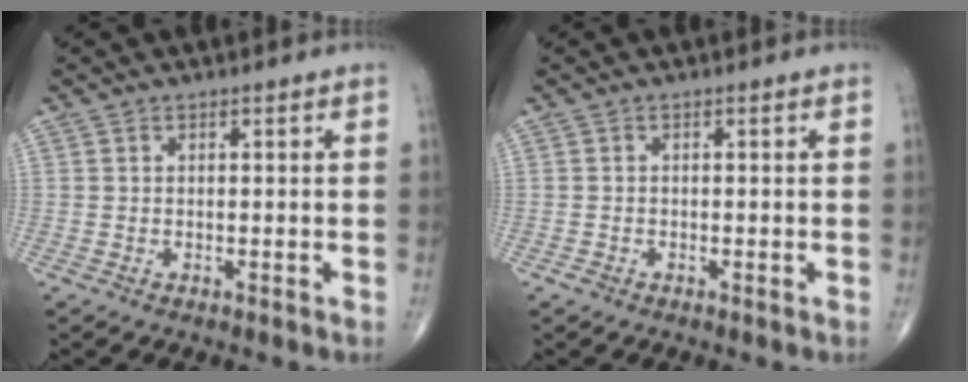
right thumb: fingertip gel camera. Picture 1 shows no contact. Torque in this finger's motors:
{"motor_torque": [0.54, 0.28, -0.24, -0.40, -0.03]}